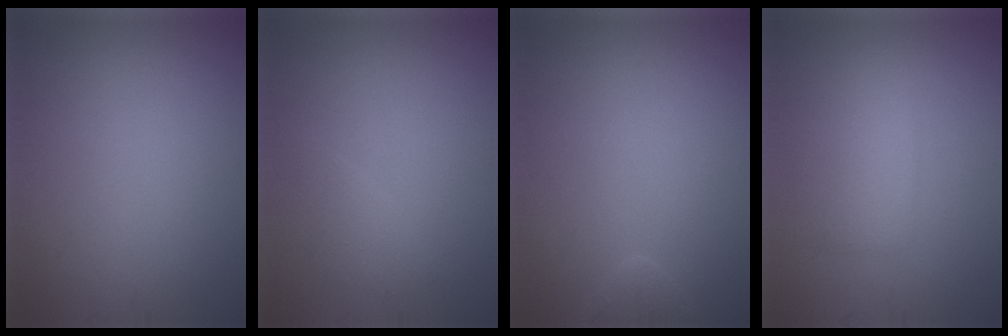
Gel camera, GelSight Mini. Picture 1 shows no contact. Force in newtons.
{"total": 1.3, "press": 1.3, "slide": 0.1}
{"total": 1.5, "press": 1.5, "slide": 0.1}
{"total": 3.0, "press": 3.0, "slide": 0.1}